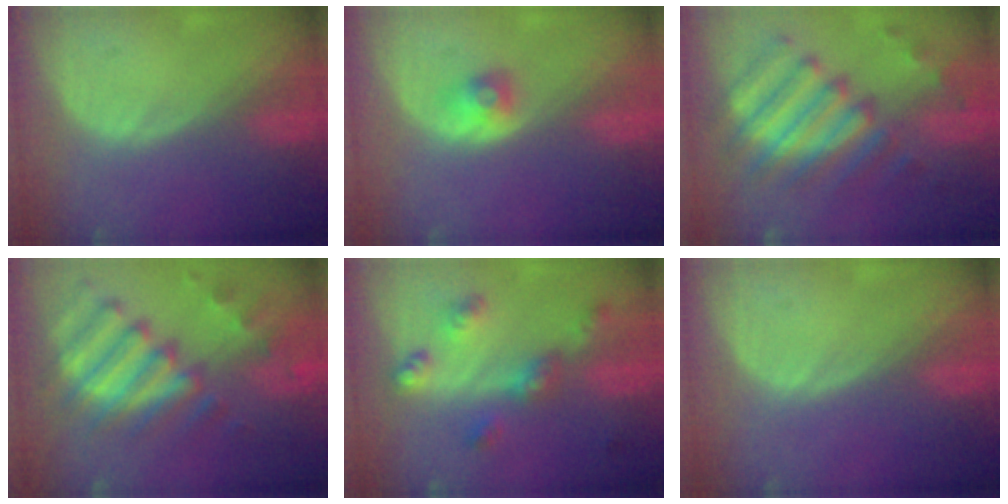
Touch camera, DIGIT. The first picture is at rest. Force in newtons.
{"total": 2.4, "press": 2.3, "slide": 0.8}
{"total": 10.9, "press": 10.4, "slide": 3.4}
{"total": 11.9, "press": 10.3, "slide": 5.9}
{"total": 6.8, "press": 6.0, "slide": 3.2}
{"total": 0.0}